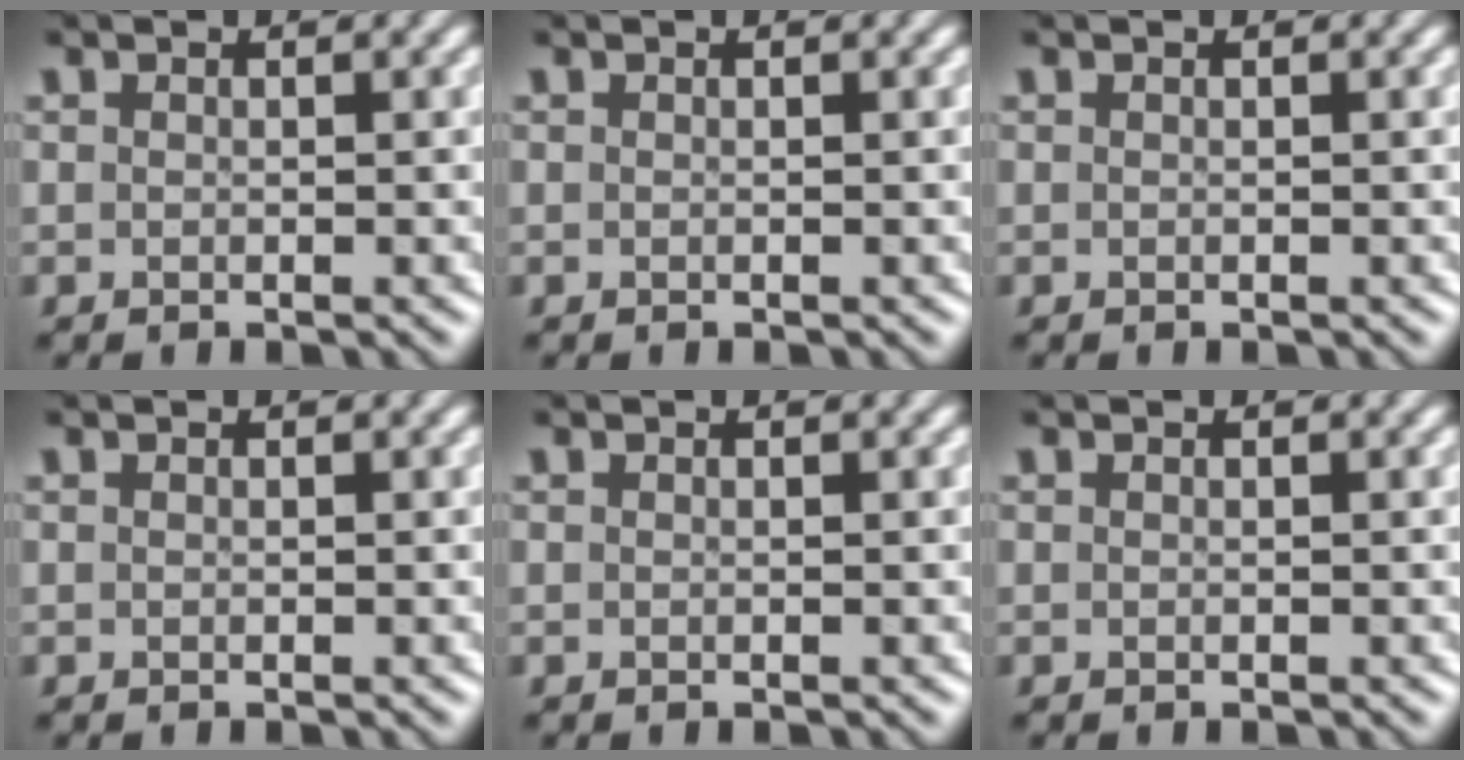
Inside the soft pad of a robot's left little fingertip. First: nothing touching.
{"total": 0.0}
{"total": 0.0}
{"total": 0.0}
{"total": 0.0}
{"total": 0.0}